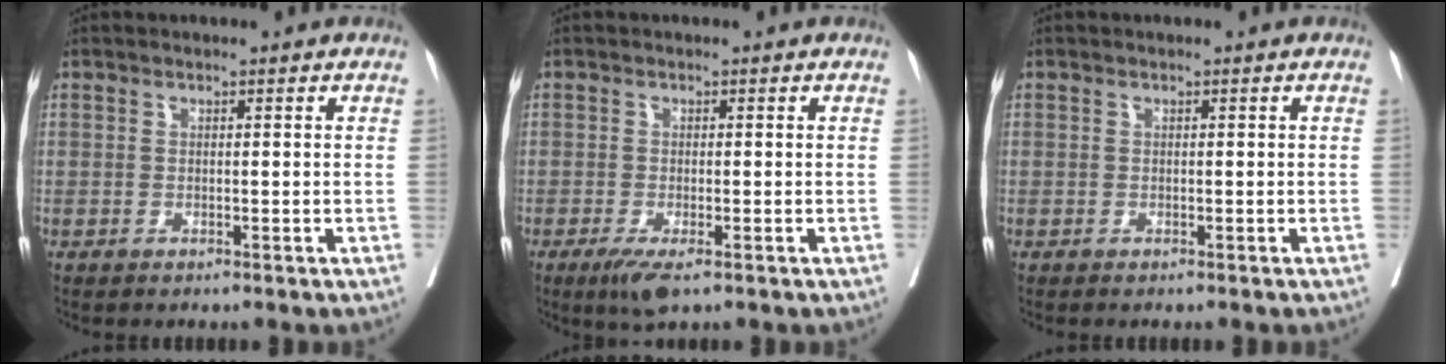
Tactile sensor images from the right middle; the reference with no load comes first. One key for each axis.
{"total": 3.6, "fx": -2.1, "fy": 0.8, "fz": 2.9, "tx": -0.051, "ty": -0.010, "tz": -0.034}
{"total": 0.7, "fx": -0.6, "fy": 0.0, "fz": 0.2, "tx": -0.003, "ty": -0.002, "tz": -0.012}